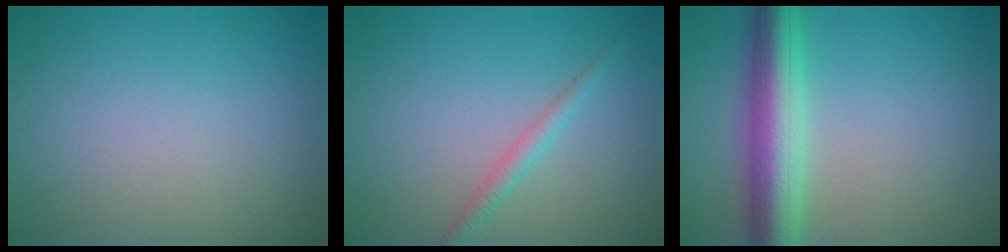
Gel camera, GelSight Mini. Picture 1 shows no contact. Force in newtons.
{"total": 1.6, "press": 1.6, "slide": 0.1}
{"total": 6.8, "press": 6.8, "slide": 0.2}